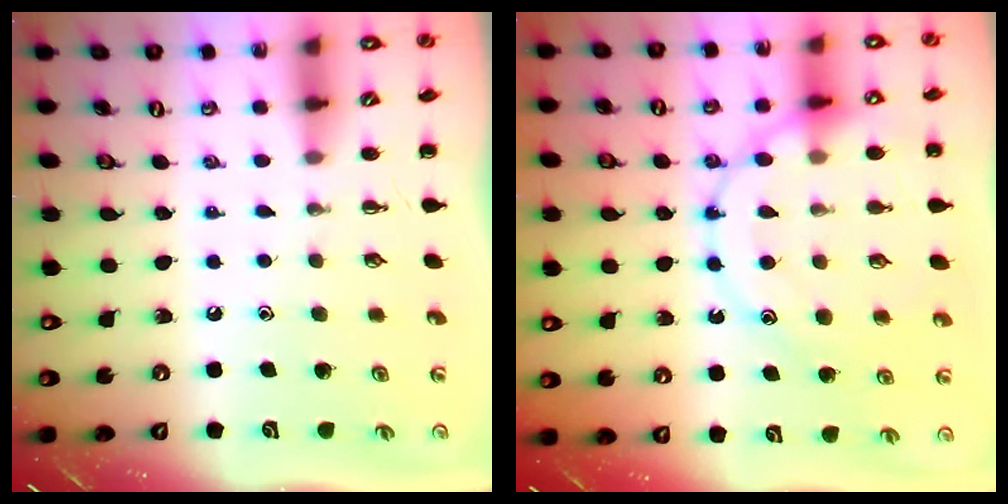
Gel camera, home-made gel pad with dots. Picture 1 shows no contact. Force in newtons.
{"total": 18.2, "press": 18.1, "slide": 1.9}